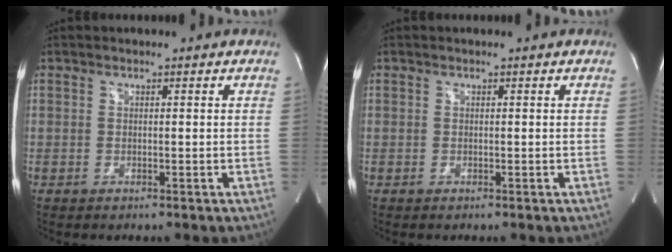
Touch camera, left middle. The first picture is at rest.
{"total": 0.0}